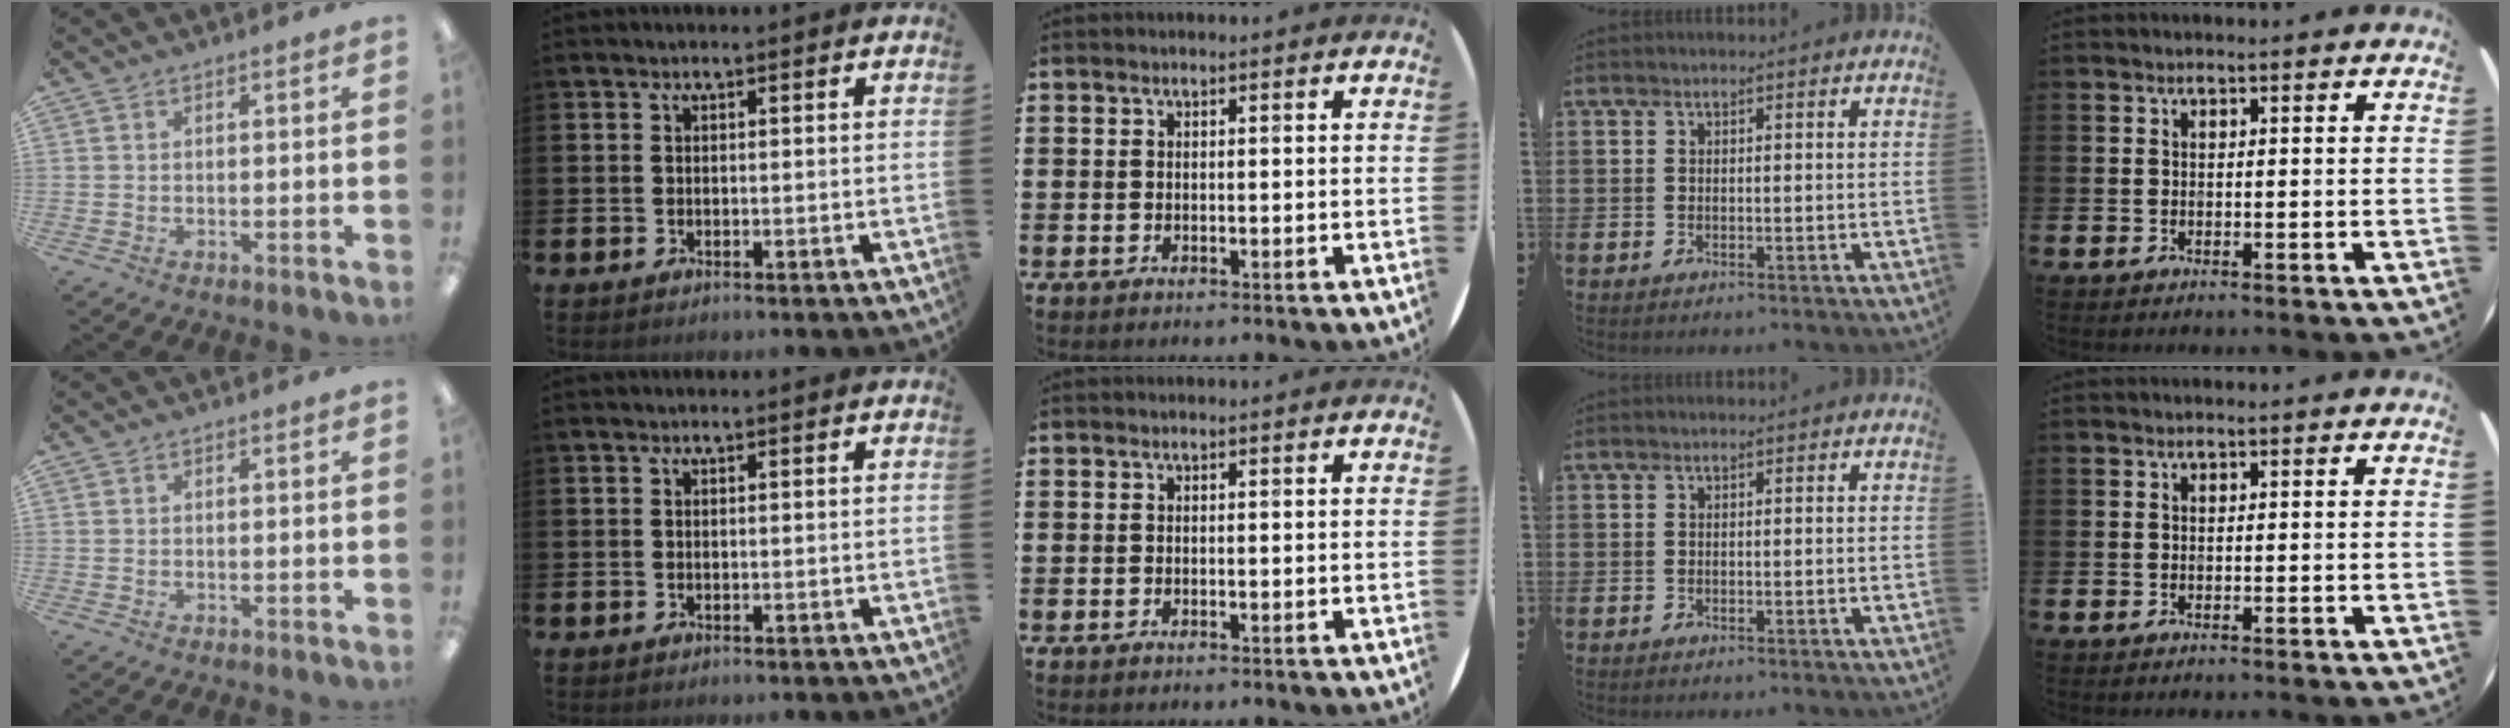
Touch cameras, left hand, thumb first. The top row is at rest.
{}